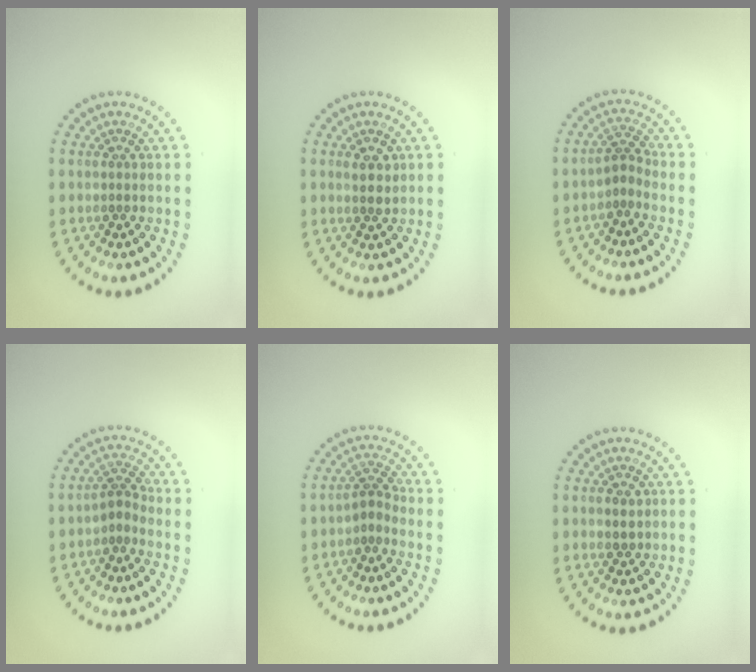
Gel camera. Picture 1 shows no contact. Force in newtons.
{"total": 1.5, "press": 1.4, "slide": 0.6}
{"total": 1.9, "press": 1.2, "slide": 1.4}
{"total": 1.9, "press": 1.2, "slide": 1.4}
{"total": 1.9, "press": 1.2, "slide": 1.5}
{"total": 1.2, "press": 1.2, "slide": 0.3}